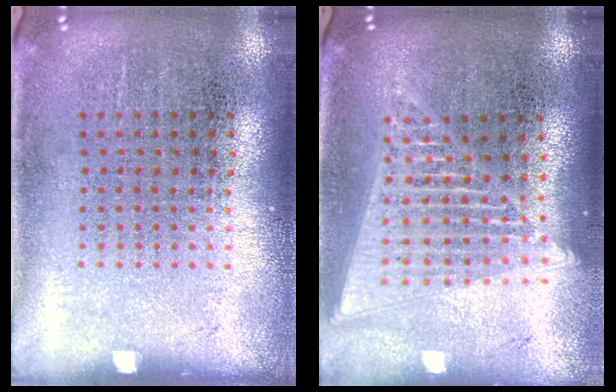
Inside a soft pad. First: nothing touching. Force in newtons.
{"total": 1.9, "press": 1.6, "slide": 1.0}